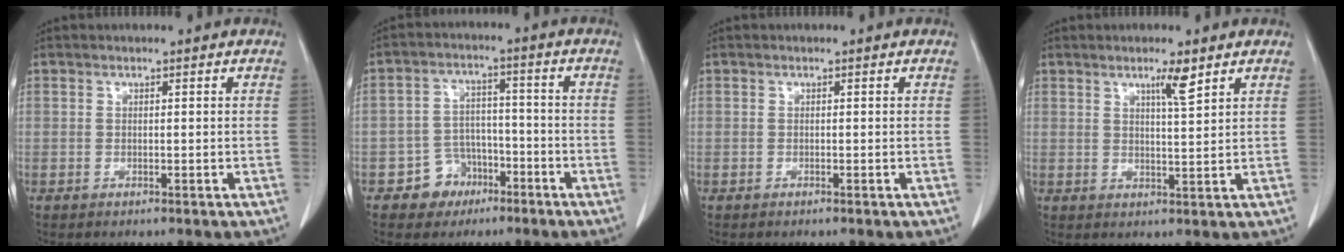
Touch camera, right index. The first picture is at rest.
{"total": 6.2, "force": [-3.4, 5.1, 0.8], "torque": [-0.004, 0.015, -0.049]}
{"total": 0.0}
{"total": 3.6, "force": [2.3, 0.0, 2.8], "torque": [-0.052, -0.004, 0.041]}